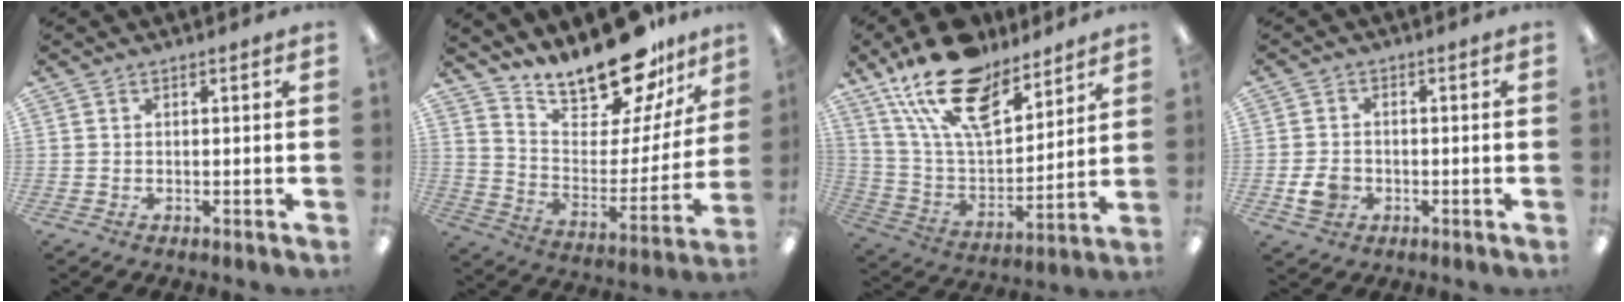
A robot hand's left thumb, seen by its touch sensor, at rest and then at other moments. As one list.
[{"total": 20.3, "force": [17.6, 6.3, 7.9], "torque": [-0.133, -0.134, 0.305]}, {"total": 21.3, "force": [15.3, 9.6, 11.4], "torque": [-0.214, -0.084, 0.274]}, {"total": 4.9, "force": [-1.5, 4.0, 2.4], "torque": [-0.036, 0.005, -0.025]}]